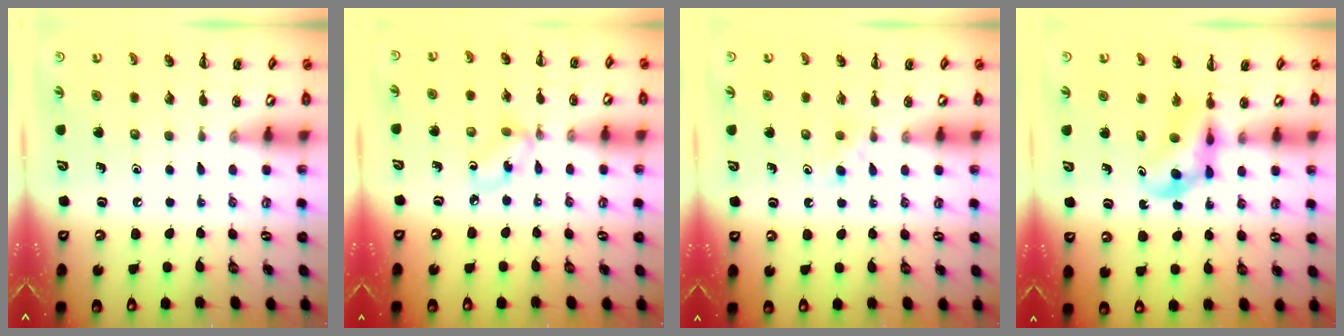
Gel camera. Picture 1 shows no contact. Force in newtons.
{"total": 2.9, "press": 2.8, "slide": 0.6}
{"total": 2.7, "press": 2.5, "slide": 1.1}
{"total": 4.0, "press": 3.9, "slide": 0.9}